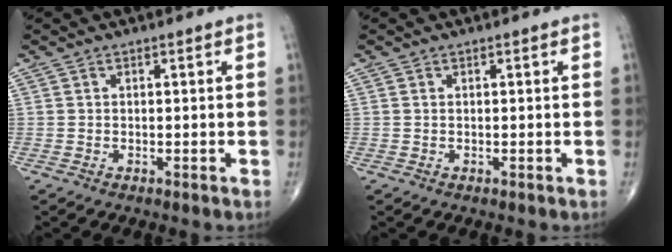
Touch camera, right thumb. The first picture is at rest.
{"total": 0.0}